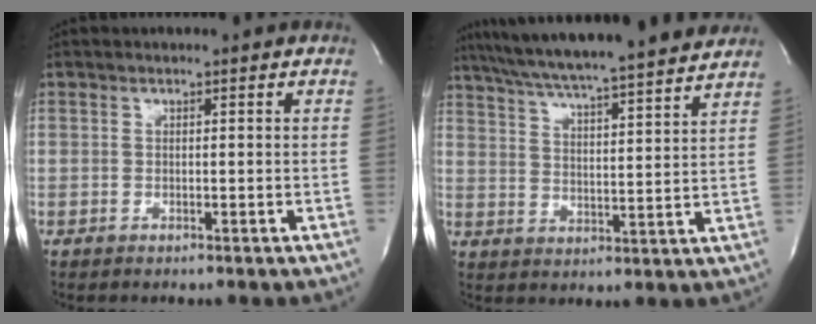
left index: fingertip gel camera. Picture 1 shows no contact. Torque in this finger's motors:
{"motor_torque": [0.13, -0.24, 0.81, 0.17]}